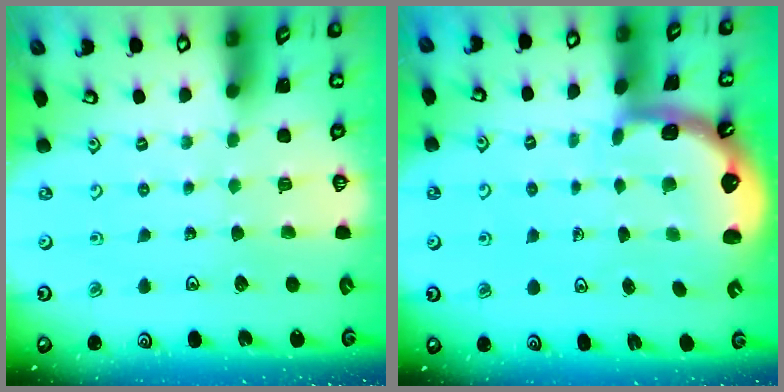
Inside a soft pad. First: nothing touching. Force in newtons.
{"total": 1.4, "press": 1.4, "slide": 0.1}